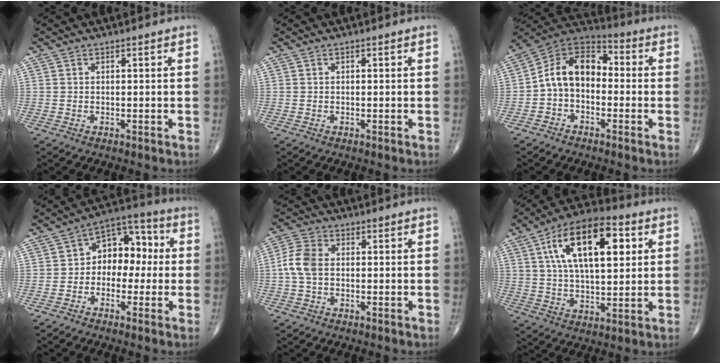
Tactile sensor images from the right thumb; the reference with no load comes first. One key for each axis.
{"total": 0.0}
{"total": 11.7, "fx": -1.2, "fy": 8.1, "fz": 8.4, "tx": -0.121, "ty": 0.045, "tz": -0.041}
{"total": 10.8, "fx": 0.0, "fy": 7.6, "fz": 7.8, "tx": -0.068, "ty": 0.041, "tz": -0.017}
{"total": 6.3, "fx": 0.0, "fy": 4.2, "fz": 4.6, "tx": -0.107, "ty": 0.016, "tz": -0.007}
{"total": 19.5, "fx": 6.1, "fy": 9.0, "fz": 16.1, "tx": -0.248, "ty": 0.002, "tz": 0.097}